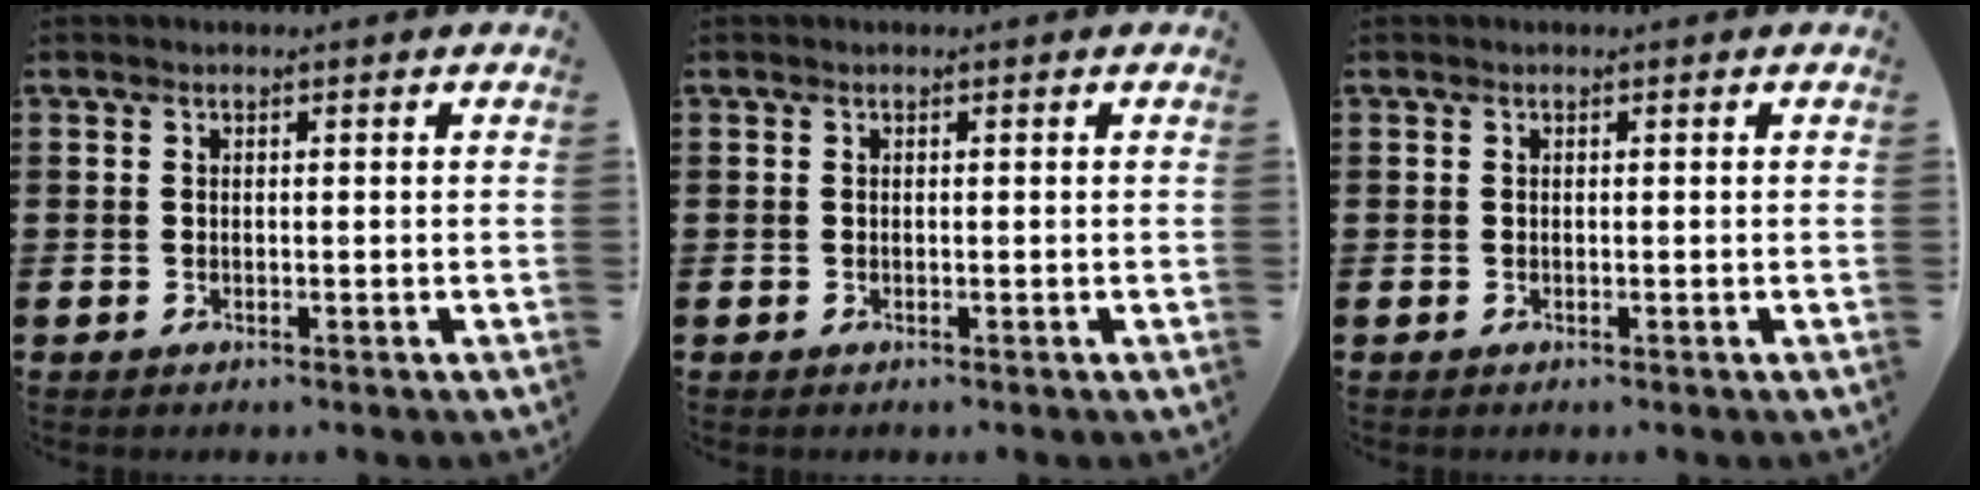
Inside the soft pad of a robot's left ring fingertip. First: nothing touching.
{"total": 0.0}
{"total": 0.0}